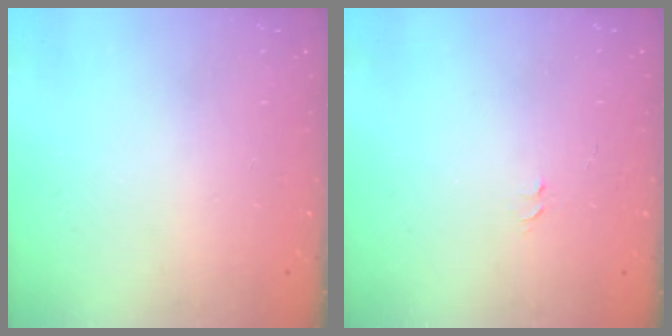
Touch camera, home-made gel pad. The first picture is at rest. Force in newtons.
{"total": 3.5, "press": 3.5, "slide": 0.3}